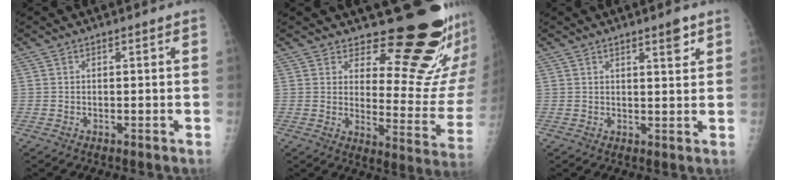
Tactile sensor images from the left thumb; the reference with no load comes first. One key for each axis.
{"total": 18.0, "fx": 14.7, "fy": 5.6, "fz": 8.7, "tx": -0.064, "ty": -0.147, "tz": 0.184}
{"total": 3.5, "fx": 2.2, "fy": 0.8, "fz": 2.6, "tx": -0.032, "ty": -0.013, "tz": 0.032}